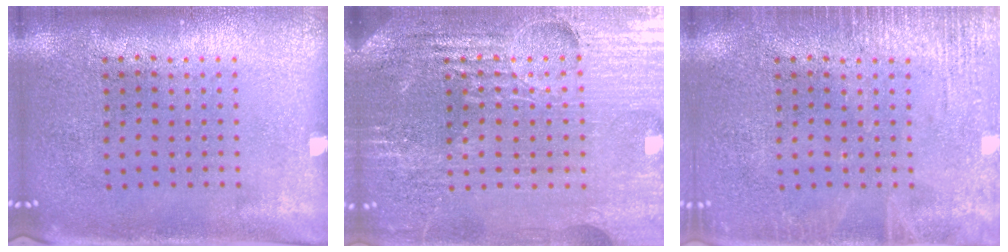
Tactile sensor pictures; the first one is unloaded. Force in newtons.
{"total": 5.5, "press": 5.0, "slide": 2.3}
{"total": 2.6, "press": 2.5, "slide": 0.3}